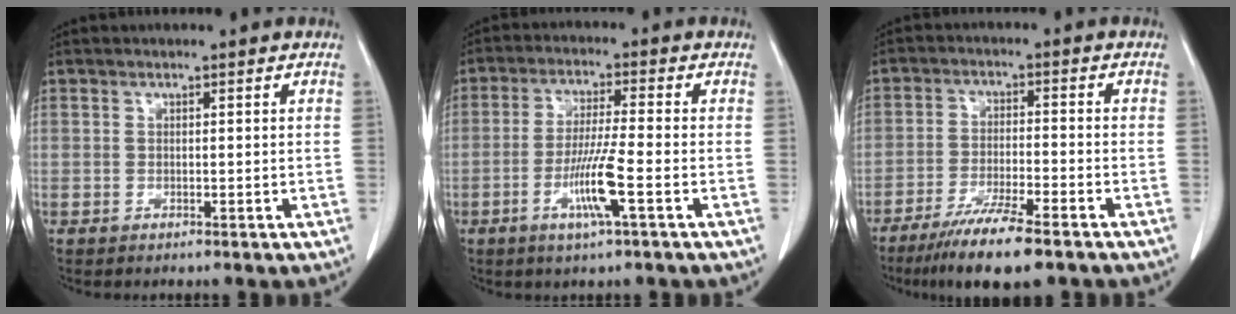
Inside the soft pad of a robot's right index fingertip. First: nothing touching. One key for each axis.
{"total": 7.6, "fx": -2.8, "fy": -0.4, "fz": 7.0, "tx": -0.135, "ty": -0.010, "tz": -0.055}
{"total": 10.1, "fx": -7.3, "fy": 0.7, "fz": 6.9, "tx": -0.115, "ty": -0.025, "tz": -0.121}